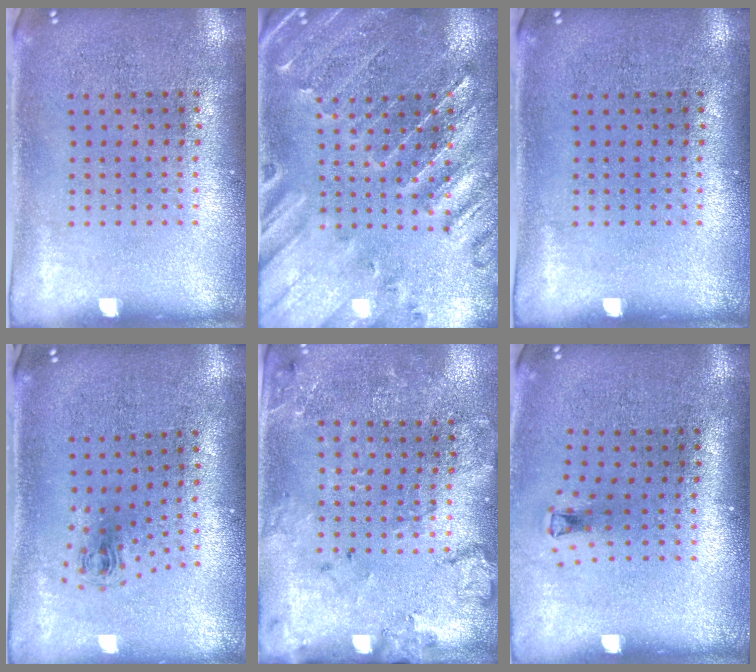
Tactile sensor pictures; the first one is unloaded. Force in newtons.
{"total": 1.0, "press": 0.9, "slide": 0.3}
{"total": 0.0}
{"total": 0.8, "press": 0.4, "slide": 0.7}
{"total": 1.8, "press": 1.7, "slide": 0.7}
{"total": 0.7, "press": 0.4, "slide": 0.6}